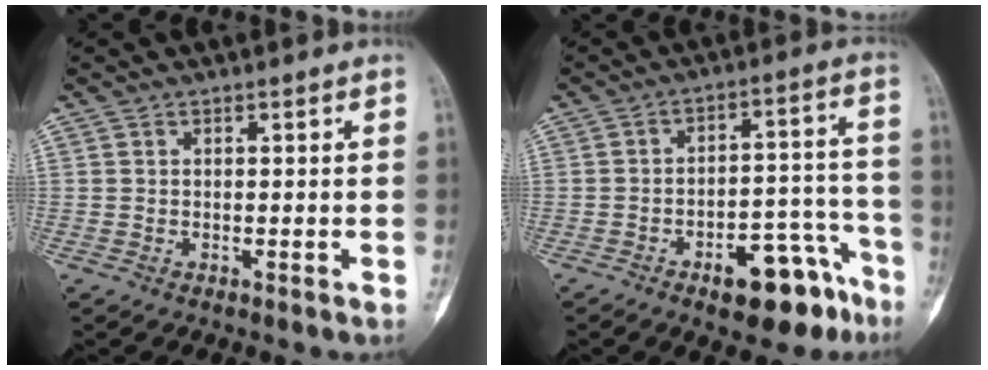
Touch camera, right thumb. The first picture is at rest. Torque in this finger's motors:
{"motor_torque": [1.79, 0.86, 0.79, -0.67, 0.21]}